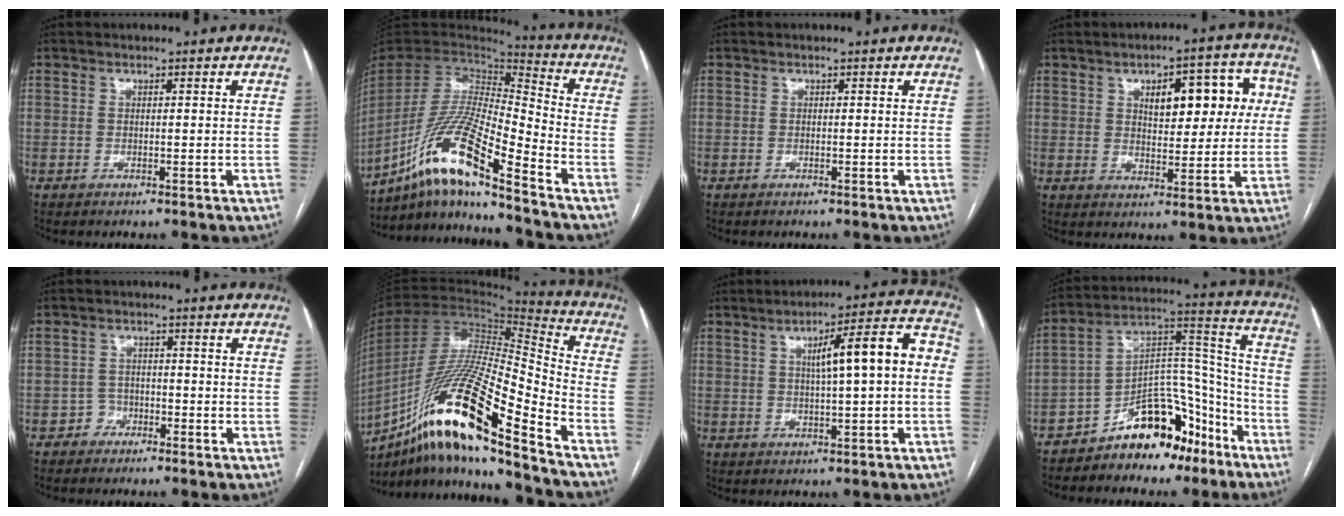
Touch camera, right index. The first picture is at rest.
{"total": 16.9, "force": [-11.9, 0.7, 12.0], "torque": [-0.247, -0.009, -0.223]}
{"total": 0.0}
{"total": 11.0, "force": [3.1, 5.1, 9.2], "torque": [-0.113, 0.030, 0.045]}
{"total": 2.3, "force": [-1.4, 1.8, -0.1], "torque": [0.004, 0.010, -0.033]}
{"total": 23.7, "force": [-14.3, 1.9, 18.8], "torque": [-0.355, -0.026, -0.260]}
{"total": 11.0, "force": [1.3, 1.5, 10.9], "torque": [-0.151, 0.034, 0.017]}
{"total": 14.7, "force": [-9.9, 7.1, 8.1], "torque": [-0.129, 0.059, -0.160]}